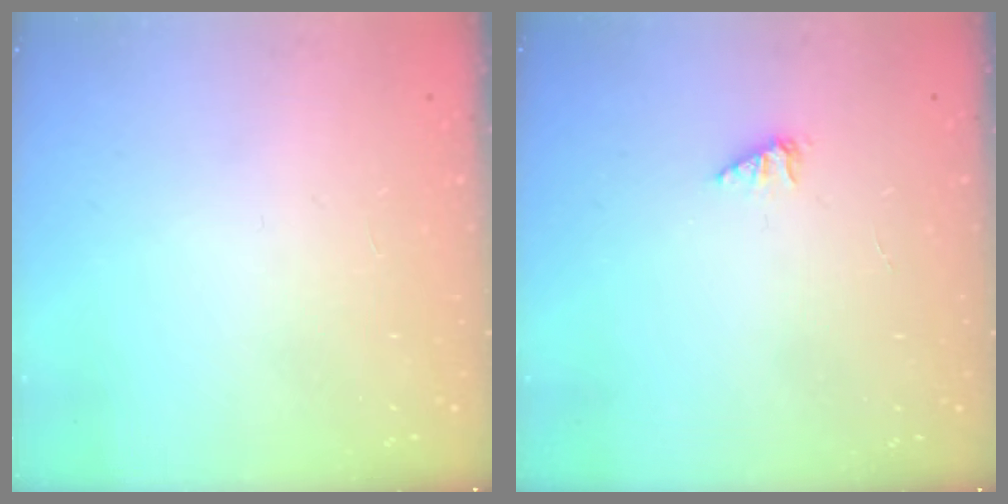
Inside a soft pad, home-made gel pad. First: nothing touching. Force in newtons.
{"total": 1.4, "press": 1.4, "slide": 0.3}